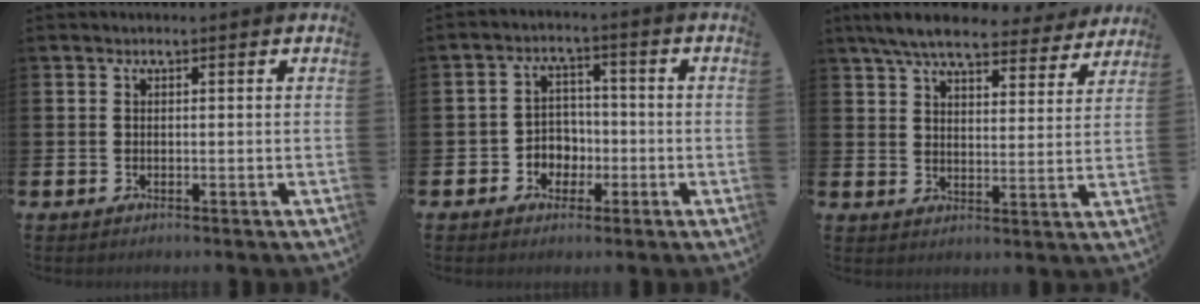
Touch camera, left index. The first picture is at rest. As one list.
[{"total": 3.7, "force": [-1.2, 3.4, 0.9], "torque": [-0.031, 0.003, -0.031]}, {"total": 7.7, "force": [7.1, 1.5, 2.8], "torque": [-0.067, -0.034, 0.124]}]